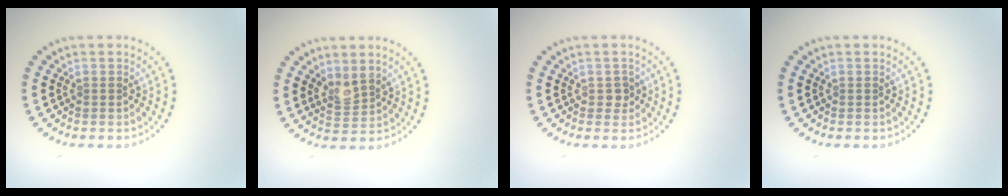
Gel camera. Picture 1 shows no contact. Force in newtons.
{"total": 2.0, "press": 1.6, "slide": 1.1}
{"total": 0.9, "press": 0.8, "slide": 0.3}
{"total": 0.0}